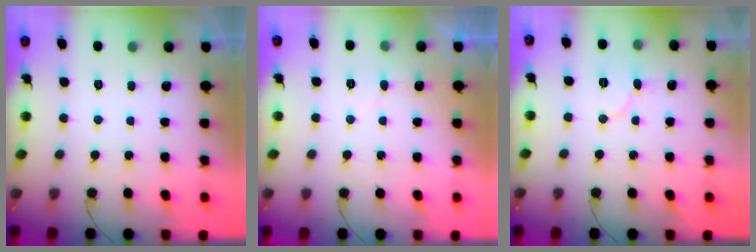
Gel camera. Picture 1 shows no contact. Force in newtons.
{"total": 3.0, "press": 3.0, "slide": 0.1}
{"total": 6.5, "press": 6.5, "slide": 0.7}